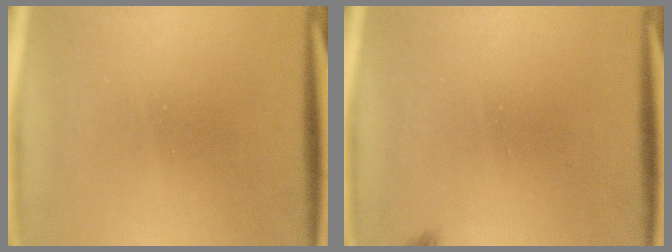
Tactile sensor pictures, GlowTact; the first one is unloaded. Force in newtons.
{"total": 0.9}